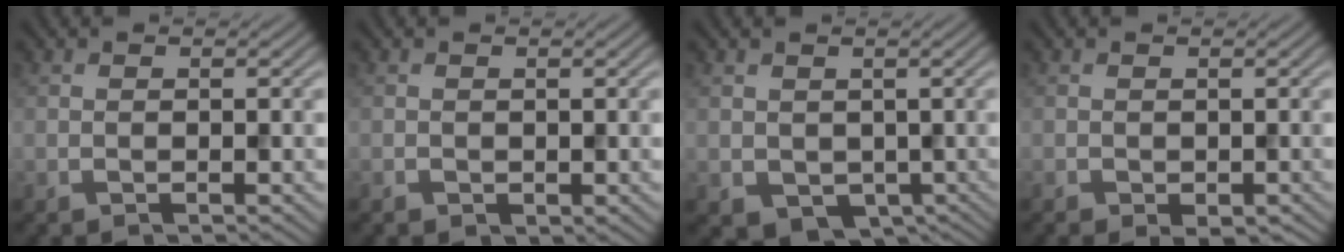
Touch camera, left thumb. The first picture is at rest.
{"total": 0.0}
{"total": 2.7, "force": [0.0, 2.4, 1.0], "torque": [-0.028, -0.021, 0.012]}
{"total": 1.0, "force": [-0.8, 0.3, 0.6], "torque": [-0.006, -0.009, -0.008]}